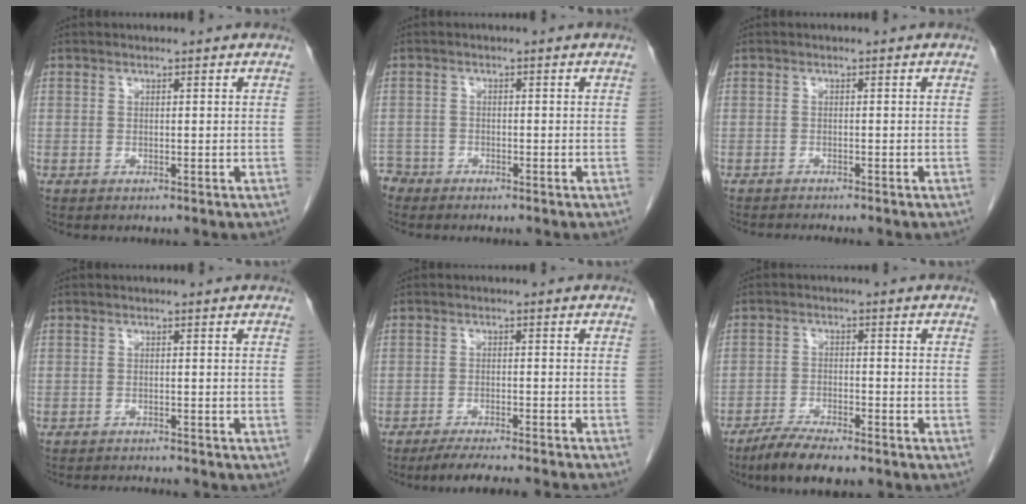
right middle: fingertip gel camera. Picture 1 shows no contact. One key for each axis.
{"total": 2.4, "fx": -2.1, "fy": 0.9, "fz": -0.5, "tx": 0.007, "ty": 0.001, "tz": -0.043}
{"total": 3.1, "fx": -2.8, "fy": -0.1, "fz": 1.2, "tx": -0.017, "ty": -0.007, "tz": -0.040}
{"total": 4.2, "fx": -4.2, "fy": 0.1, "fz": 0.9, "tx": -0.009, "ty": -0.011, "tz": -0.060}
{"total": 10.6, "fx": -9.7, "fy": -0.1, "fz": 4.4, "tx": -0.050, "ty": -0.014, "tz": -0.135}
{"total": 7.0, "fx": -5.6, "fy": 1.2, "fz": 4.1, "tx": -0.073, "ty": -0.016, "tz": -0.097}